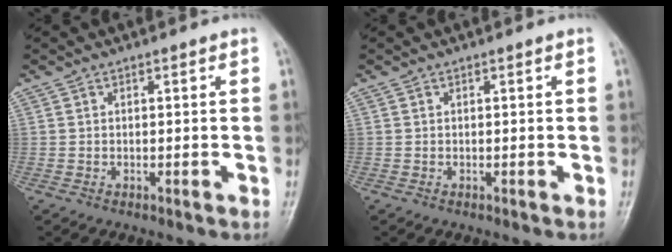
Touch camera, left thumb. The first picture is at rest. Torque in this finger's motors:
{"motor_torque": [0.00, 0.00, 0.00, 0.00, 0.00]}